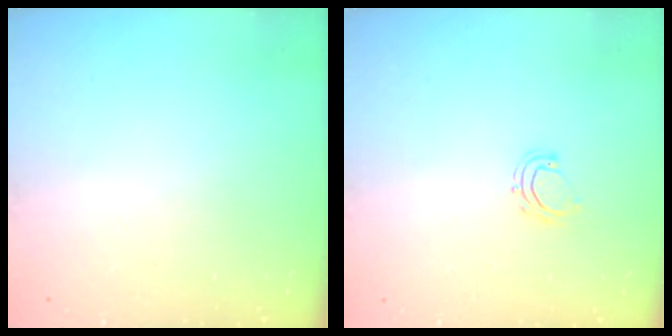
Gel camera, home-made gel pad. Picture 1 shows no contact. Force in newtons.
{"total": 5.3, "press": 5.2, "slide": 1.0}